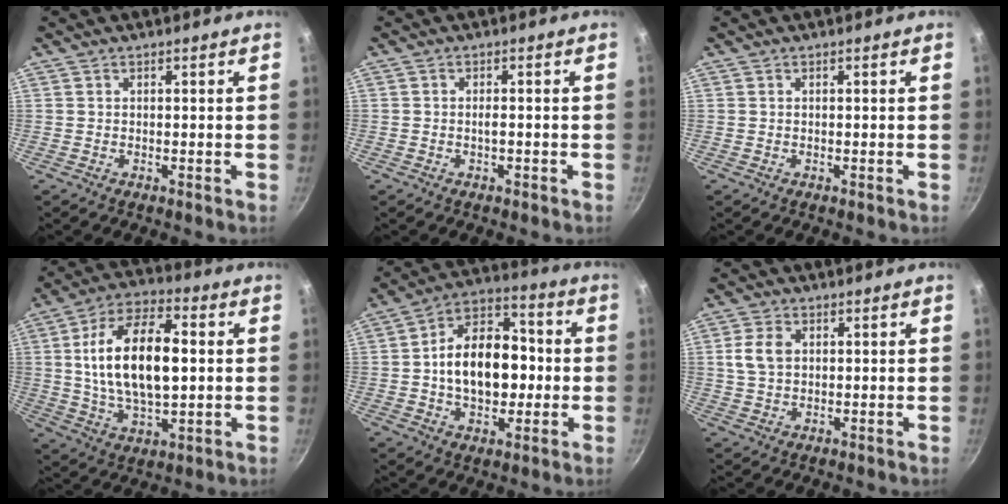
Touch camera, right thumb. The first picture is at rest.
{"total": 1.0, "force": [-0.4, 0.5, 0.8], "torque": [-0.011, 0.002, -0.009]}
{"total": 0.0}
{"total": 19.4, "force": [1.9, 9.6, 16.8], "torque": [-0.288, 0.011, 0.033]}
{"total": 16.9, "force": [-0.6, 10.8, 12.9], "torque": [-0.175, 0.034, -0.013]}
{"total": 5.3, "force": [1.0, 3.7, 3.6], "torque": [-0.073, 0.003, 0.020]}